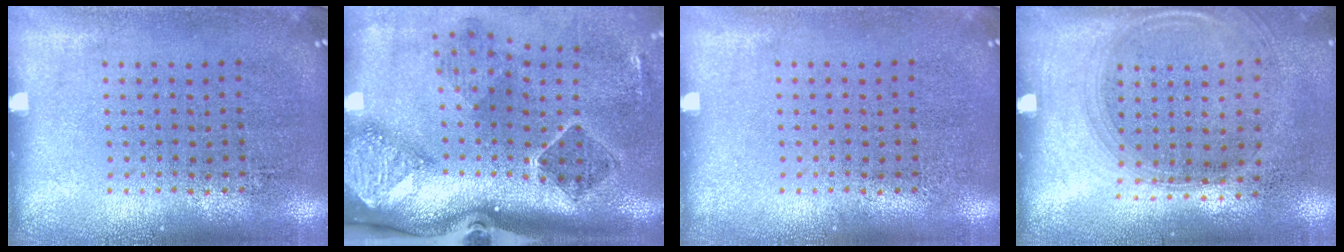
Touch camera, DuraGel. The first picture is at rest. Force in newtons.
{"total": 3.1, "press": 2.0, "slide": 2.3}
{"total": 0.0}
{"total": 1.4, "press": 1.2, "slide": 0.7}